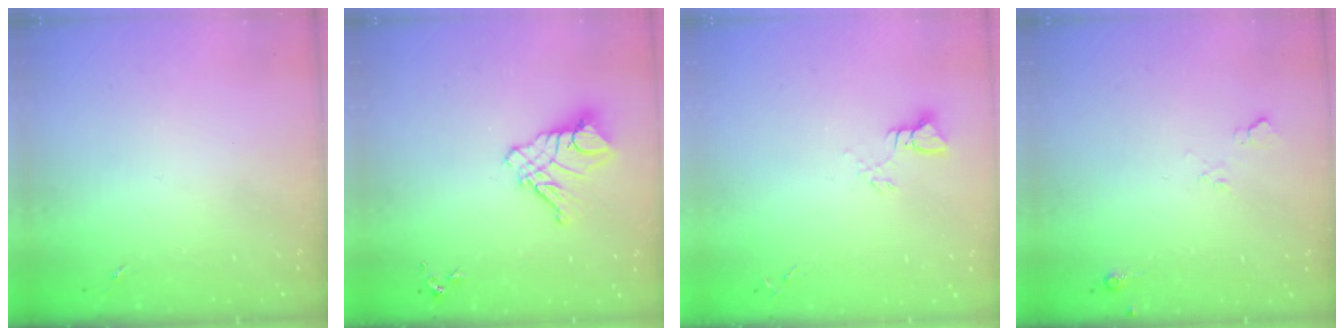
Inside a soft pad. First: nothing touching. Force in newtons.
{"total": 11.6, "press": 11.5, "slide": 1.1}
{"total": 3.5, "press": 3.4, "slide": 0.3}
{"total": 4.6, "press": 4.5, "slide": 0.8}